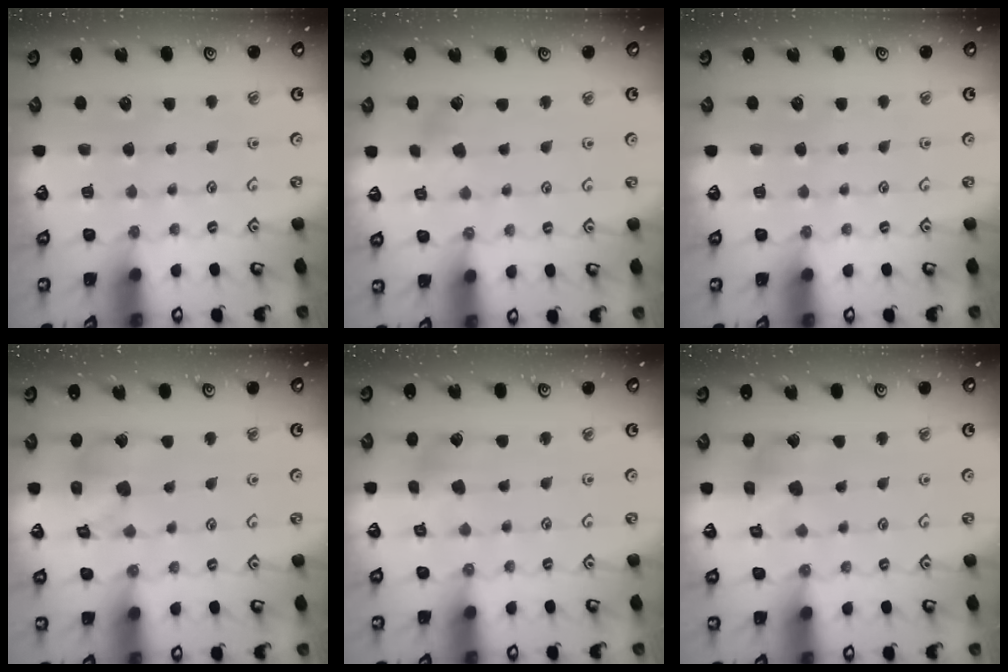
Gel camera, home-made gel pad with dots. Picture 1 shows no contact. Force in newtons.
{"total": 2.5, "press": 2.5, "slide": 0.4}
{"total": 0.0}
{"total": 12.4, "press": 12.2, "slide": 1.7}
{"total": 3.5, "press": 3.5, "slide": 0.5}
{"total": 10.2, "press": 10.1, "slide": 1.0}